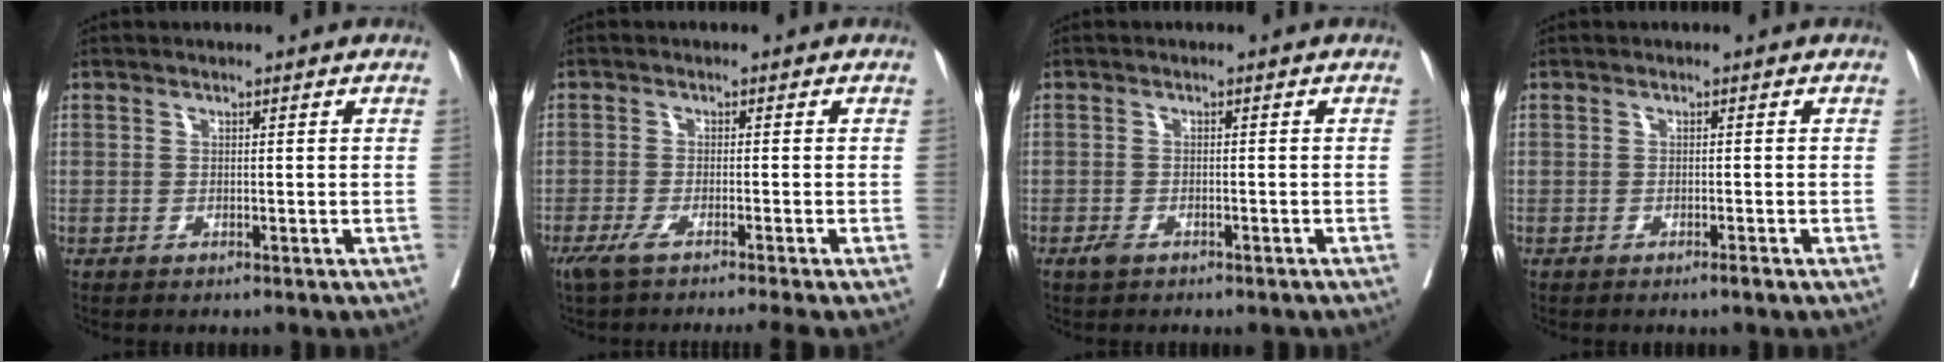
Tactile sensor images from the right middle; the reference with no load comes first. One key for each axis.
{"total": 6.5, "fx": -5.0, "fy": -0.8, "fz": 4.0, "tx": -0.051, "ty": -0.016, "tz": -0.083}
{"total": 2.0, "fx": -1.4, "fy": 0.8, "fz": 1.2, "tx": -0.021, "ty": 0.001, "tz": -0.017}
{"total": 0.9, "fx": -0.6, "fy": -0.2, "fz": 0.6, "tx": -0.016, "ty": -0.002, "tz": -0.010}